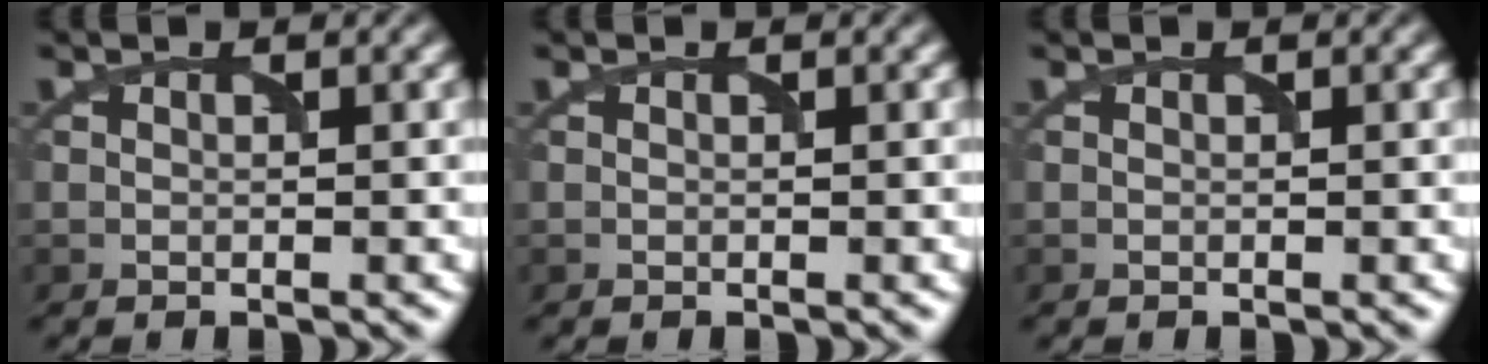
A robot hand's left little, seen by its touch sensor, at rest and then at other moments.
{"total": 0.0}
{"total": 0.0}